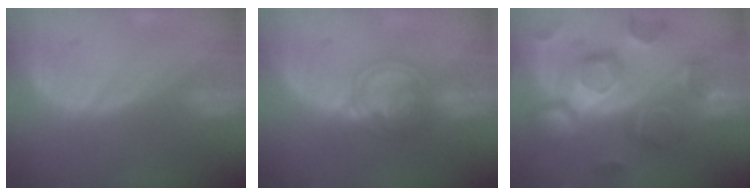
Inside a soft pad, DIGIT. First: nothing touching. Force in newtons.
{"total": 6.3, "press": 5.5, "slide": 3.2}
{"total": 12.4, "press": 12.4, "slide": 1.0}